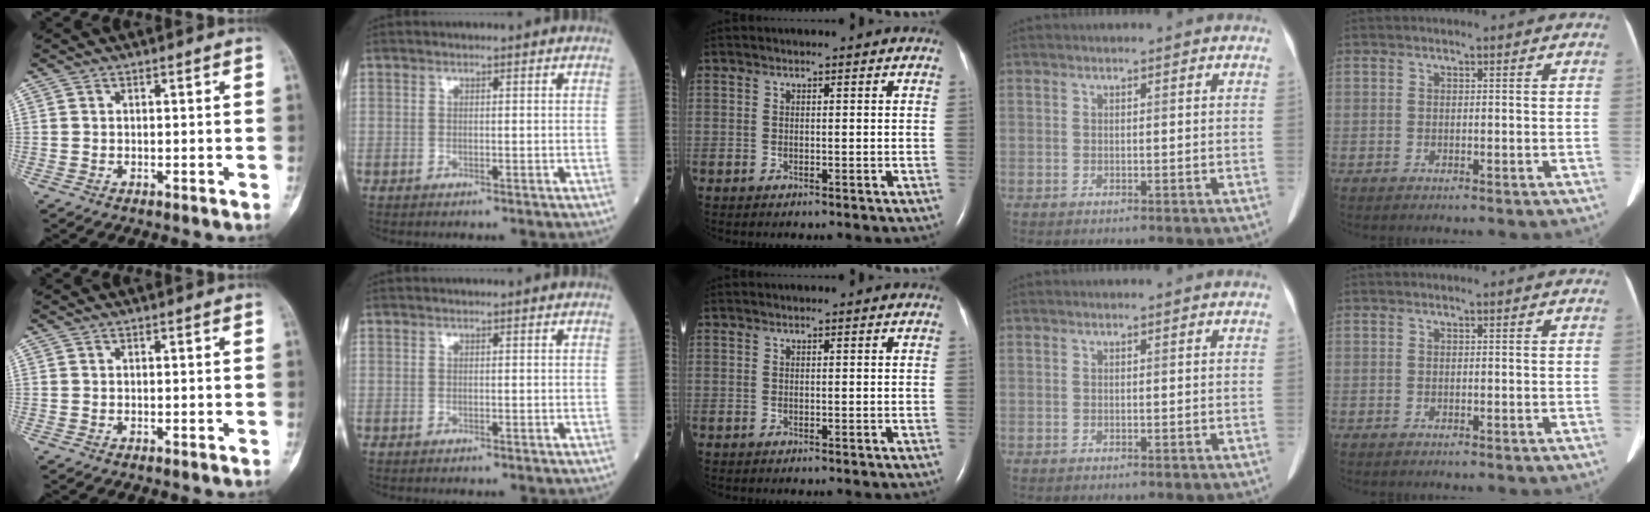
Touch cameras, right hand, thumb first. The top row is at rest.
{}